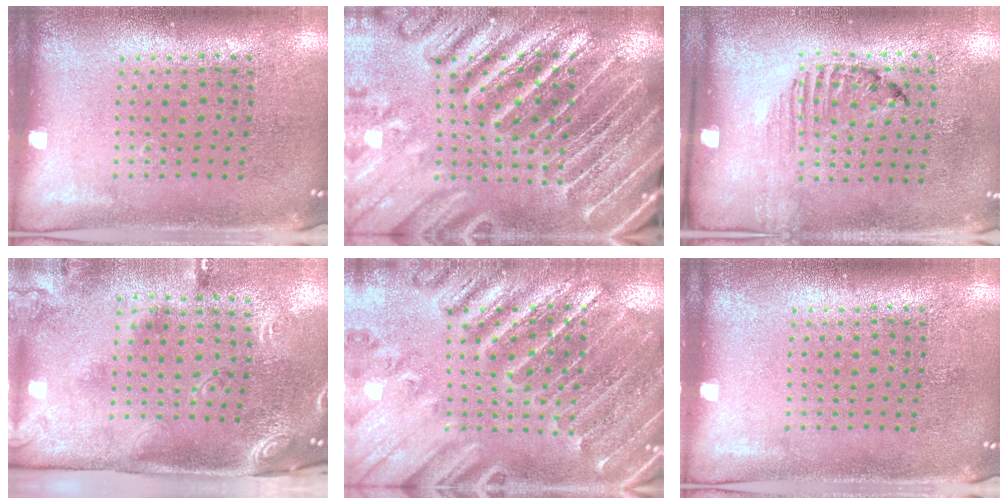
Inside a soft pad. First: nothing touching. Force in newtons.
{"total": 5.4, "press": 4.8, "slide": 2.5}
{"total": 1.3, "press": 1.1, "slide": 0.6}
{"total": 2.9, "press": 1.8, "slide": 2.3}
{"total": 2.8, "press": 2.8, "slide": 0.4}
{"total": 0.0}